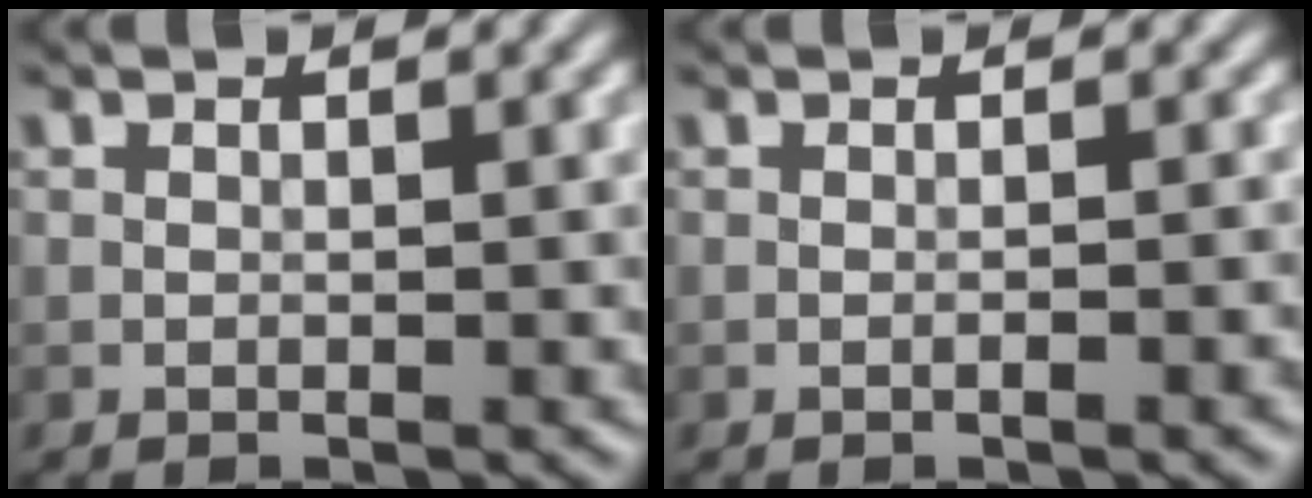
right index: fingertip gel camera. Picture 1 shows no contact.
{"total": 1.9, "force": [-0.5, 0.5, 1.8], "torque": [-0.017, 0.003, -0.012]}